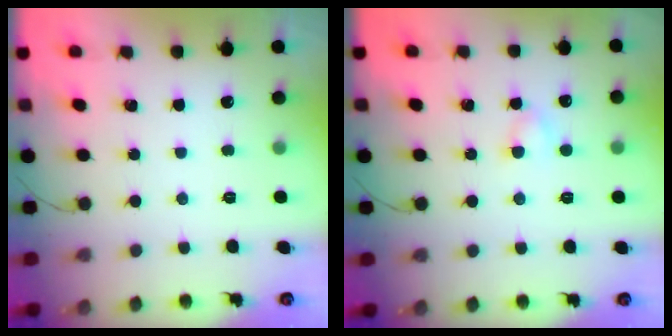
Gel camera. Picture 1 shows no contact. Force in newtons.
{"total": 2.6, "press": 2.5, "slide": 0.8}